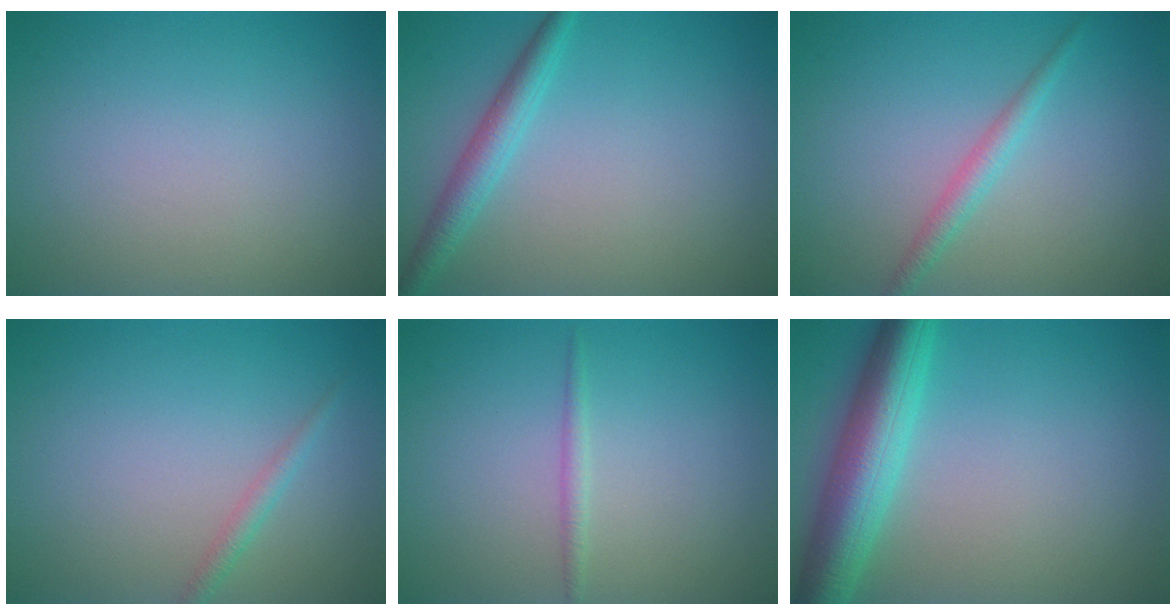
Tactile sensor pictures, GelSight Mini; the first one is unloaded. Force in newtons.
{"total": 2.6, "press": 2.6, "slide": 0.1}
{"total": 1.8, "press": 1.8, "slide": 0.0}
{"total": 1.2, "press": 1.2, "slide": 0.1}
{"total": 0.9, "press": 0.9, "slide": 0.0}
{"total": 6.8, "press": 6.8, "slide": 0.2}